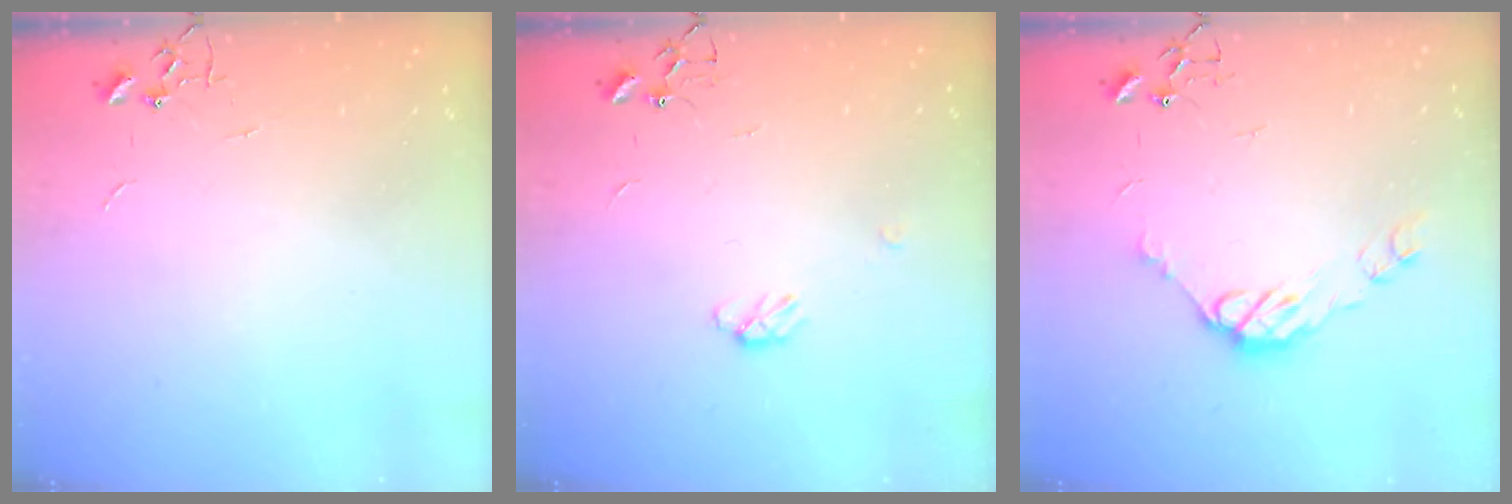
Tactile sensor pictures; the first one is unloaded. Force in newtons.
{"total": 3.9, "press": 3.9, "slide": 0.5}
{"total": 9.6, "press": 9.6, "slide": 0.6}